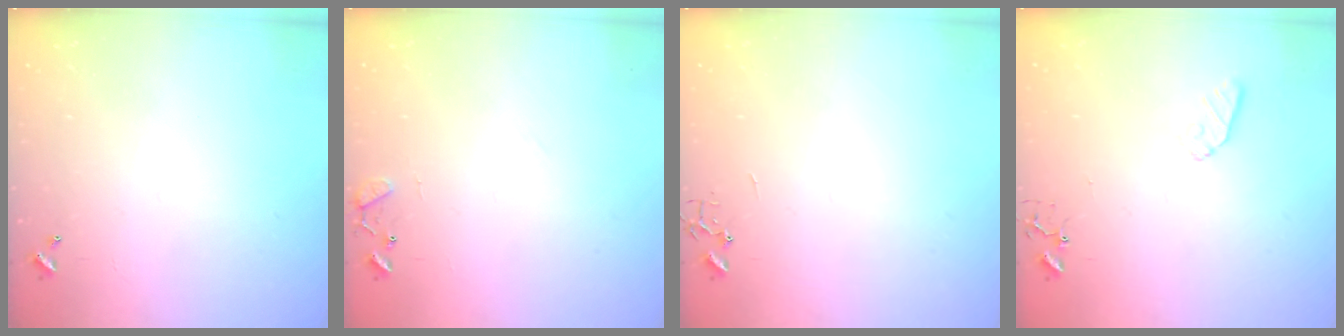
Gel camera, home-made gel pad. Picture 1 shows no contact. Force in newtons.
{"total": 8.4, "press": 8.4, "slide": 0.7}
{"total": 0.0}
{"total": 6.1, "press": 6.1, "slide": 0.8}